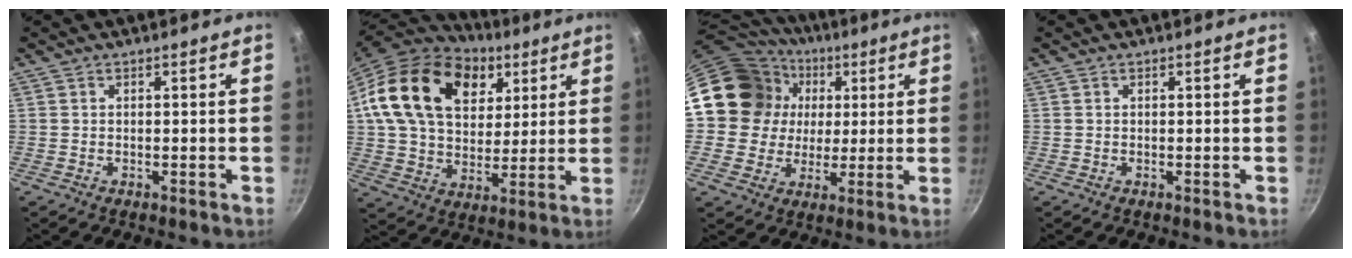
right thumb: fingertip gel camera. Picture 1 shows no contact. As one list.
[{"total": 24.5, "force": [9.6, 16.8, 15.0], "torque": [-0.238, -0.008, 0.164]}, {"total": 18.1, "force": [3.4, 16.4, 6.7], "torque": [-0.105, 0.016, 0.057]}, {"total": 0.0}]